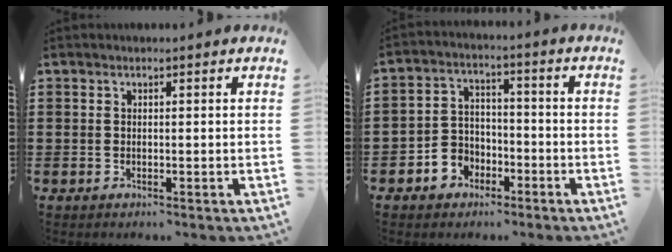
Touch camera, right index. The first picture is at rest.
{"total": 4.6, "force": [-2.6, 3.7, 0.6], "torque": [-0.028, 0.013, -0.051]}